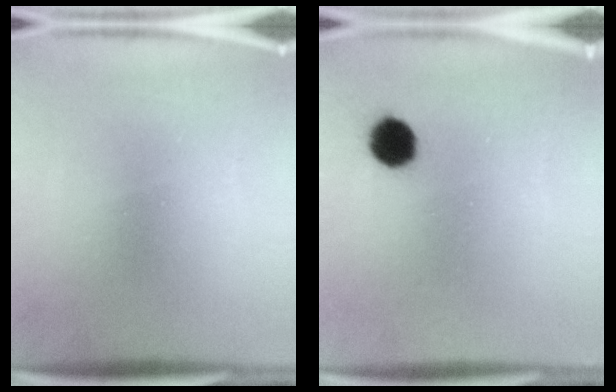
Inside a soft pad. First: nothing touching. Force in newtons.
{"total": 5.6}